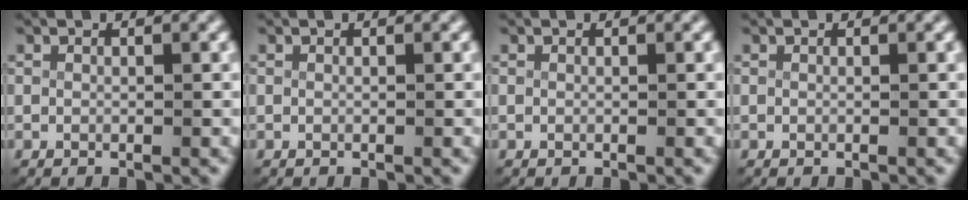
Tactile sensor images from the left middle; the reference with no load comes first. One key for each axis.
{"total": 0.0}
{"total": 0.0}
{"total": 0.0}